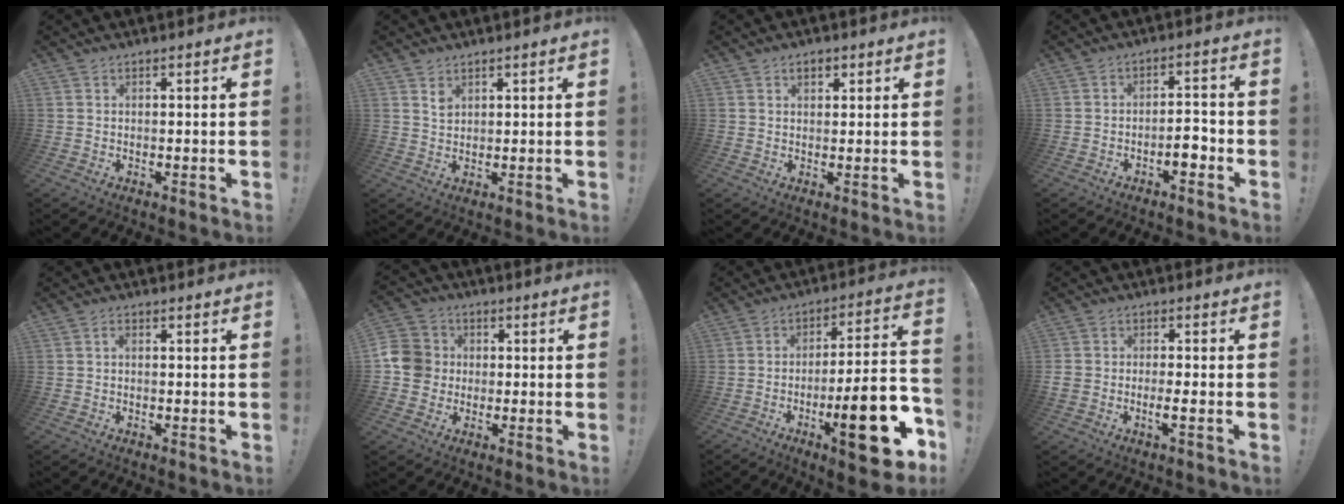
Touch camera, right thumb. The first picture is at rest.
{"total": 2.2, "force": [1.5, 1.3, 0.9], "torque": [-0.004, -0.012, 0.025]}
{"total": 2.9, "force": [1.4, 1.8, 1.9], "torque": [-0.023, -0.001, 0.020]}
{"total": 5.3, "force": [-3.0, 1.8, 4.0], "torque": [-0.050, 0.012, -0.052]}
{"total": 0.9, "force": [-0.3, 0.5, 0.7], "torque": [-0.022, 0.007, -0.006]}
{"total": 9.5, "force": [-0.6, 8.9, 3.3], "torque": [-0.052, 0.016, -0.009]}
{"total": 21.0, "force": [-8.8, 5.5, 18.2], "torque": [-0.237, 0.042, -0.133]}
{"total": 3.5, "force": [-1.4, 0.9, 3.0], "torque": [-0.055, -0.005, -0.025]}